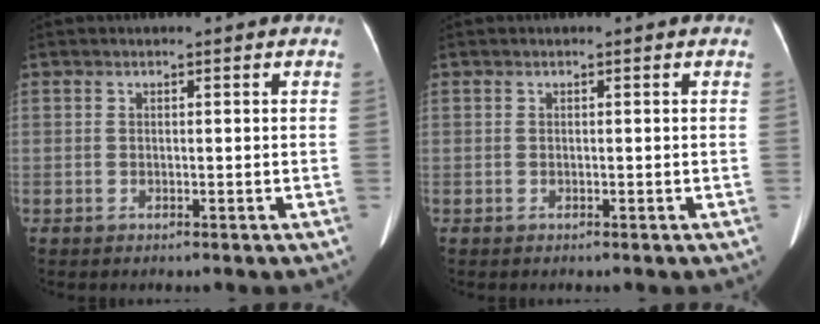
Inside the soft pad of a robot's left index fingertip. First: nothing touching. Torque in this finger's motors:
{"motor_torque": [0.08, -0.02, 0.00, -0.01]}